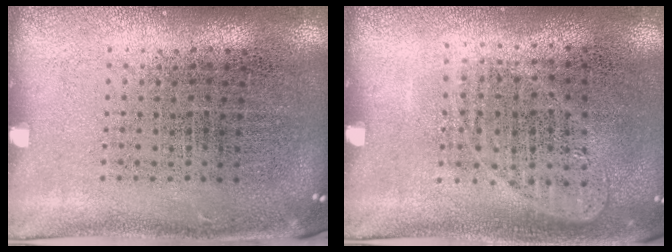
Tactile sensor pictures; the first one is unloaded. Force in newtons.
{"total": 1.0, "press": 0.9, "slide": 0.4}